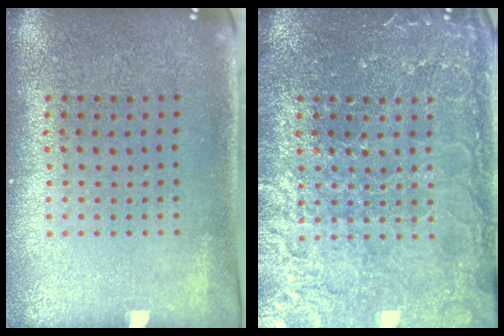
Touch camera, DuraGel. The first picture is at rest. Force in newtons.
{"total": 4.1, "press": 4.0, "slide": 0.4}